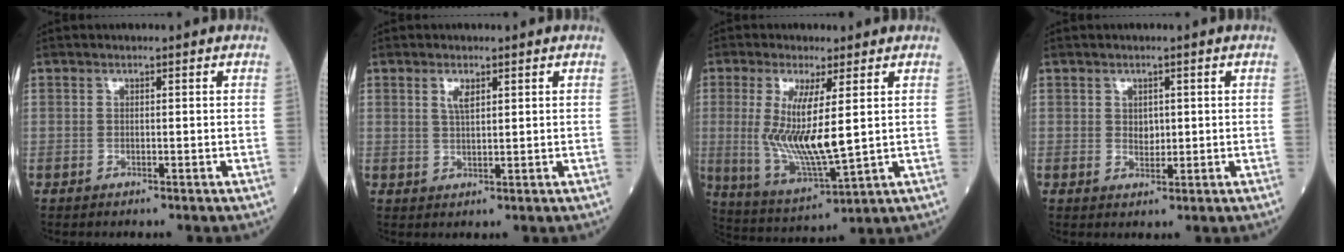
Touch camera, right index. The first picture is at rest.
{"total": 2.2, "force": [1.2, 0.7, 1.8], "torque": [-0.038, 0.001, 0.025]}
{"total": 11.1, "force": [1.5, 1.4, 10.9], "torque": [-0.225, -0.025, 0.033]}
{"total": 1.9, "force": [0.4, 1.4, 1.2], "torque": [-0.016, -0.003, 0.008]}